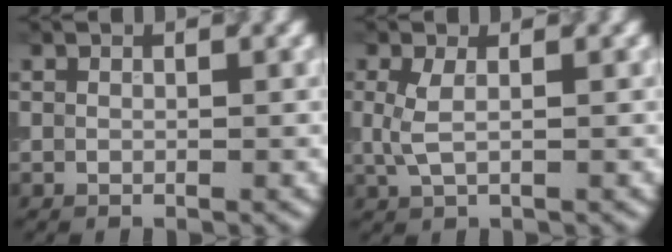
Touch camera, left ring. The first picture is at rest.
{"total": 2.0, "force": [0.3, 0.8, 1.9], "torque": [-0.046, 0.000, 0.006]}